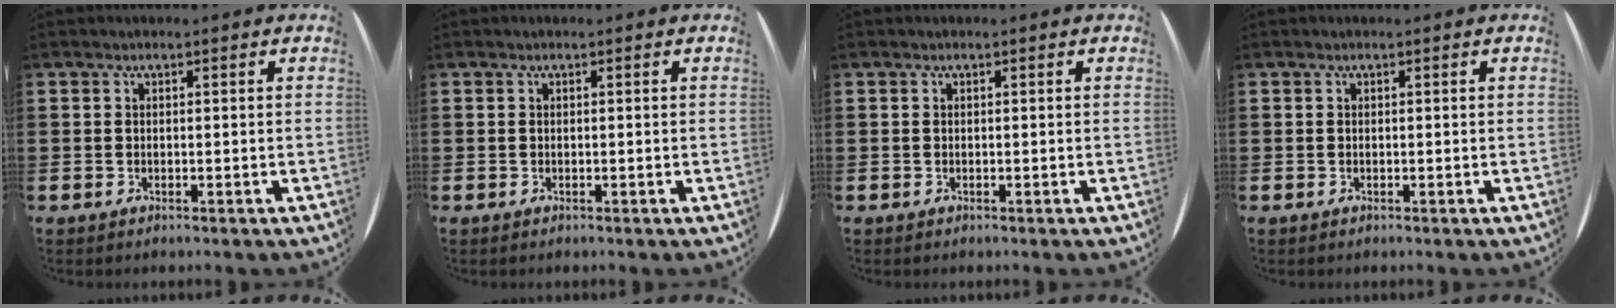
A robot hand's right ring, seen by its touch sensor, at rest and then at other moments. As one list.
[{"total": 0.0}, {"total": 0.0}, {"total": 0.0}]